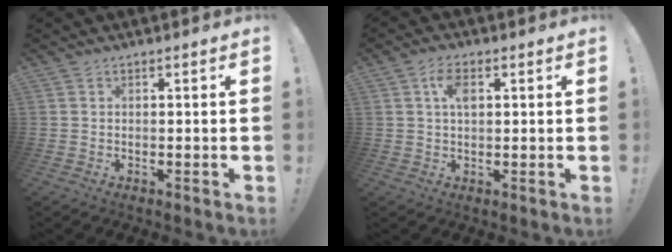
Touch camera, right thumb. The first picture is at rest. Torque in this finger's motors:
{"motor_torque": [0.29, 1.41, 0.66, -0.28, 0.18]}